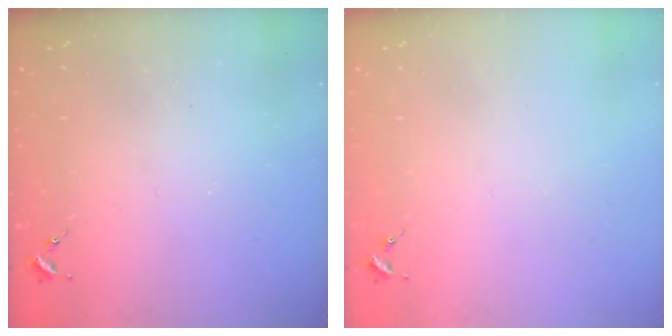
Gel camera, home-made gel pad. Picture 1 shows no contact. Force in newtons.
{"total": 0.0}